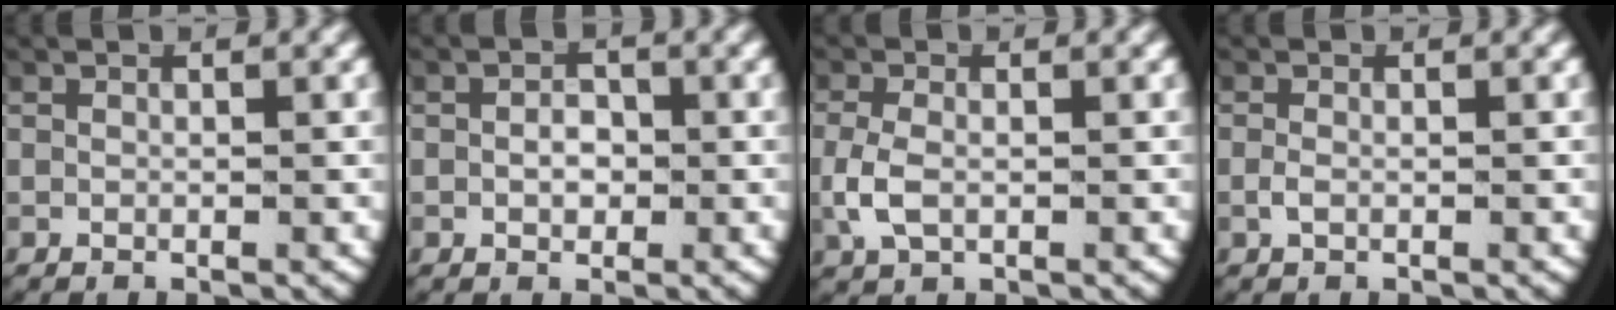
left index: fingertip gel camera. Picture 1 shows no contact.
{"total": 1.8, "force": [-0.3, 1.4, 1.1], "torque": [-0.021, -0.006, -0.003]}
{"total": 2.7, "force": [-0.4, 1.7, 2.0], "torque": [-0.064, -0.009, 0.000]}
{"total": 0.6, "force": [-0.3, 0.2, 0.5], "torque": [-0.022, -0.007, -0.002]}